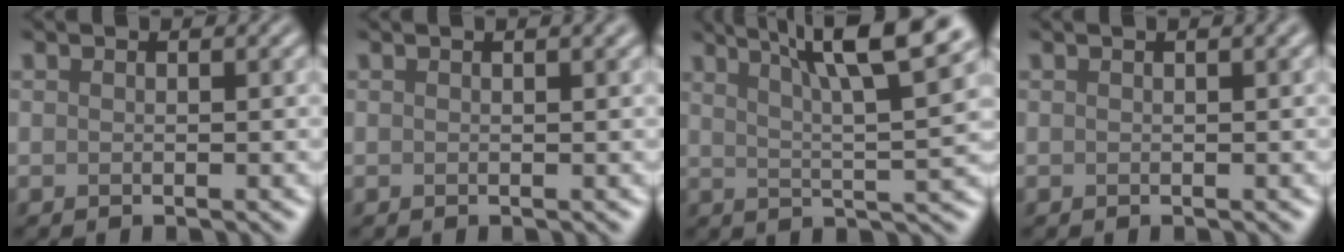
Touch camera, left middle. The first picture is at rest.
{"total": 1.4, "force": [0.7, 0.3, 1.2], "torque": [-0.013, 0.006, 0.006]}
{"total": 10.1, "force": [5.7, 1.9, 8.2], "torque": [-0.102, 0.023, 0.083]}
{"total": 1.4, "force": [0.6, 0.3, 1.2], "torque": [-0.015, 0.008, 0.004]}